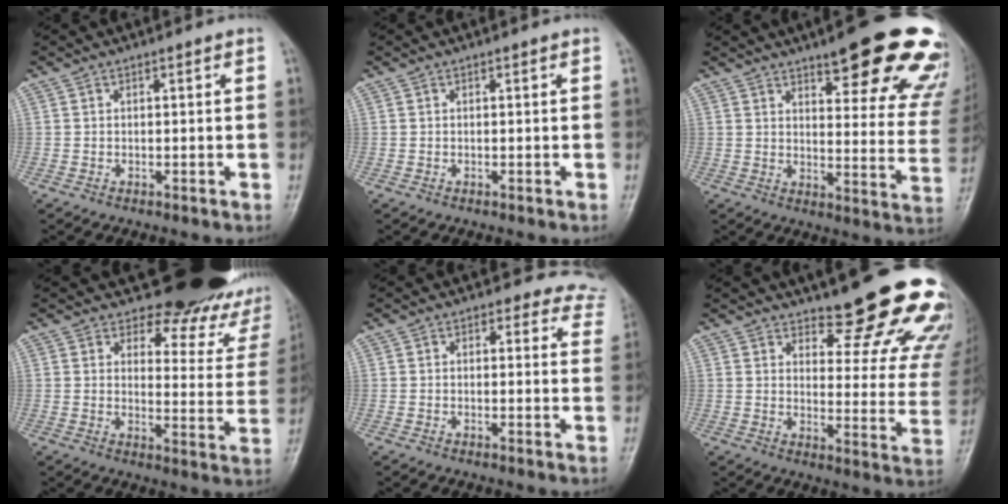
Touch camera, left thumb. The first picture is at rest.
{"total": 0.0}
{"total": 22.7, "force": [15.1, 6.3, 15.8], "torque": [-0.157, -0.069, 0.183]}
{"total": 18.6, "force": [16.6, 7.0, 4.5], "torque": [0.003, -0.139, 0.176]}
{"total": 7.5, "force": [6.2, 4.2, 1.2], "torque": [0.041, -0.017, 0.038]}
{"total": 19.5, "force": [15.8, 5.7, 10.0], "torque": [-0.076, -0.116, 0.187]}